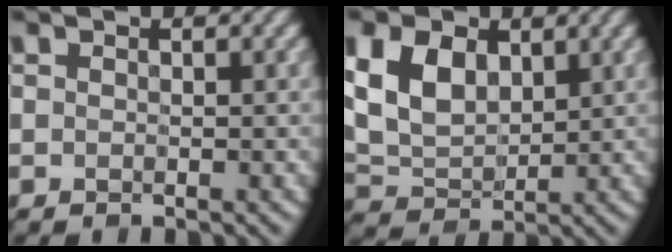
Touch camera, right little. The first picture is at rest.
{"total": 6.4, "force": [1.4, 4.3, 4.5], "torque": [-0.099, -0.002, 0.026]}